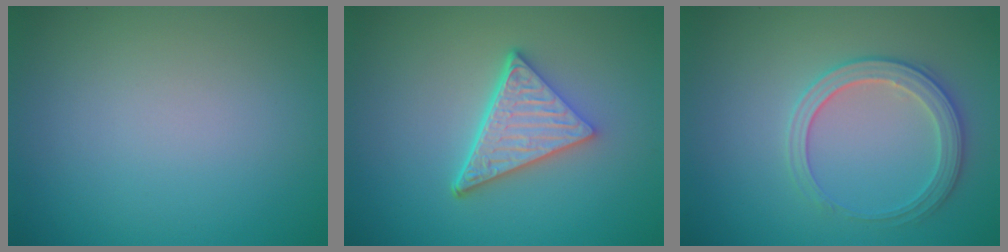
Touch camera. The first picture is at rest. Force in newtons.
{"total": 5.1, "press": 3.8, "slide": 3.5}
{"total": 3.0, "press": 2.9, "slide": 0.2}